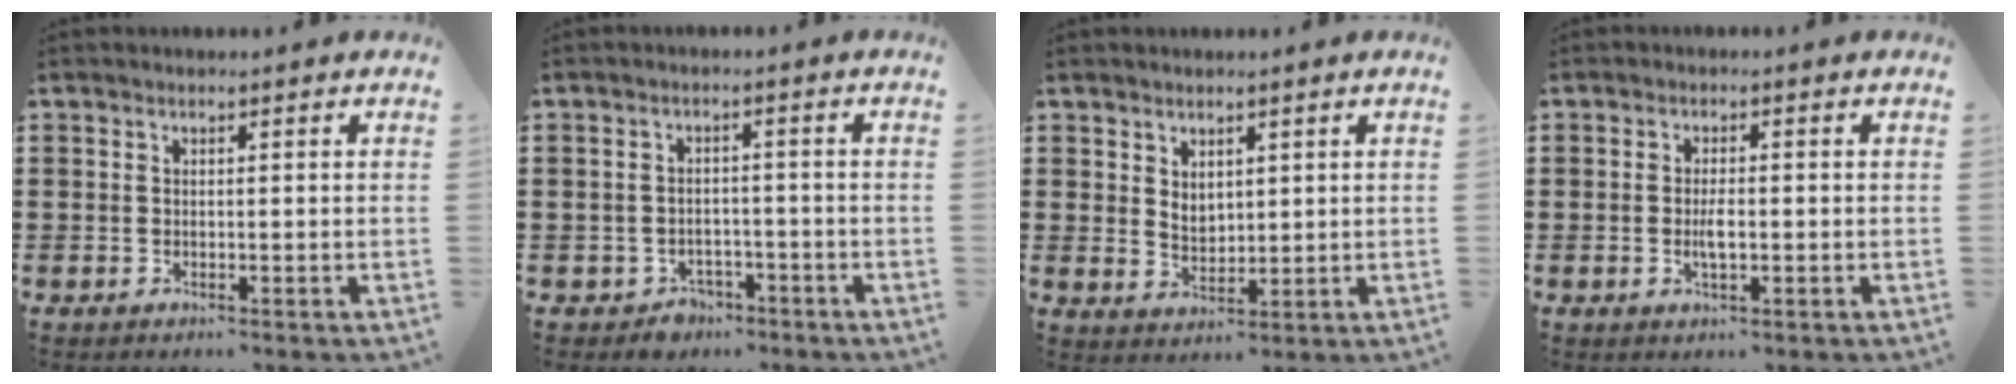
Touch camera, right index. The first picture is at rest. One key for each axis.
{"total": 2.5, "fx": -2.2, "fy": 1.2, "fz": 0.0, "tx": -0.010, "ty": 0.002, "tz": -0.047}
{"total": 2.8, "fx": 1.8, "fy": 1.8, "fz": 1.2, "tx": -0.020, "ty": 0.003, "tz": 0.032}
{"total": 2.8, "fx": -0.5, "fy": 0.9, "fz": 2.6, "tx": -0.056, "ty": -0.002, "tz": -0.011}